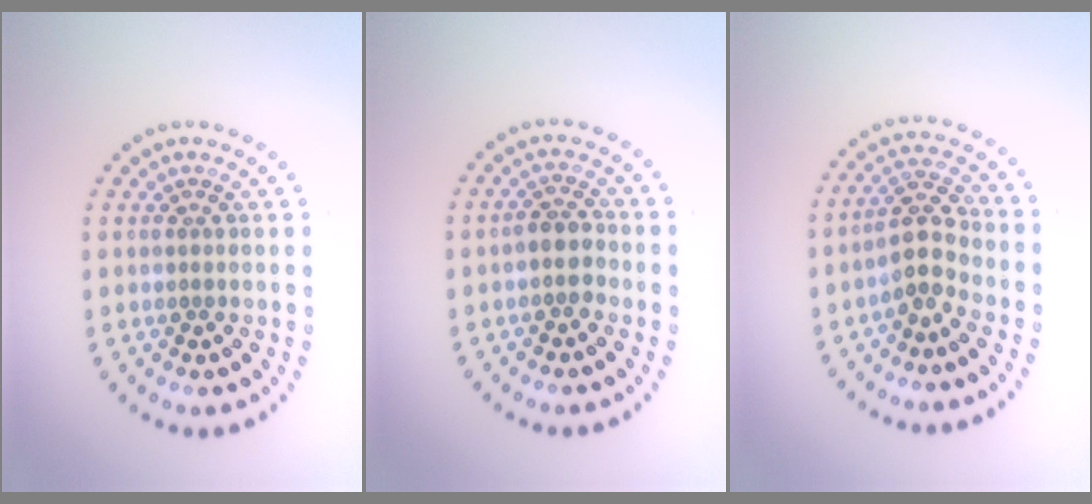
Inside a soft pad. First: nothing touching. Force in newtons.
{"total": 2.0, "press": 1.8, "slide": 0.9}
{"total": 2.9, "press": 2.5, "slide": 1.4}